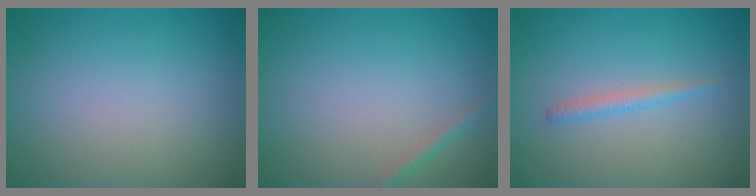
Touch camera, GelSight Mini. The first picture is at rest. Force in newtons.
{"total": 1.0, "press": 1.0, "slide": 0.0}
{"total": 1.2, "press": 1.2, "slide": 0.0}